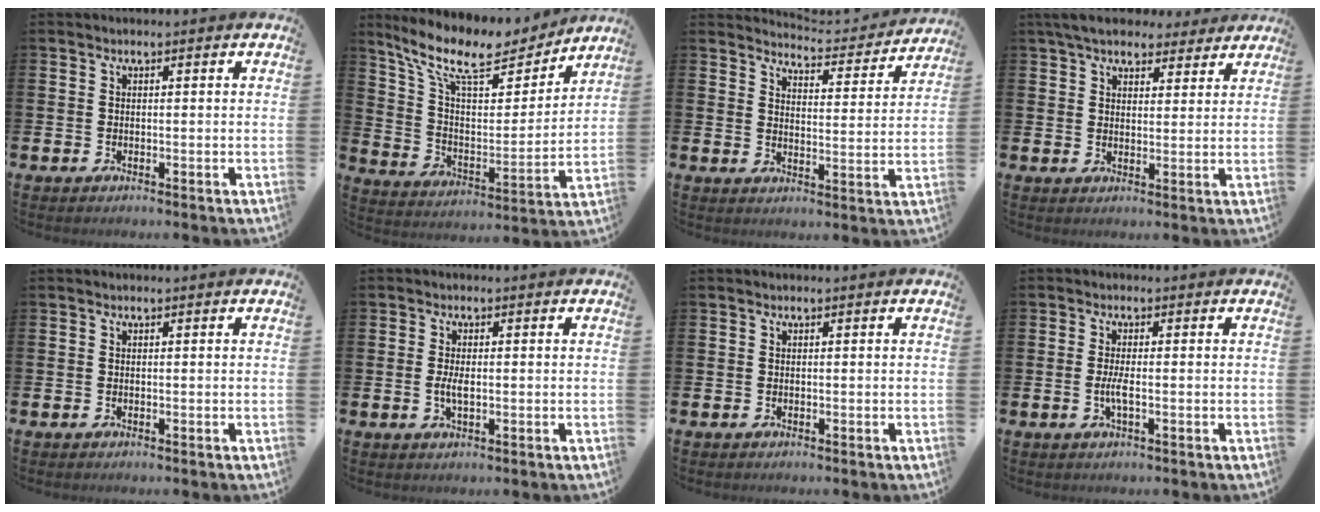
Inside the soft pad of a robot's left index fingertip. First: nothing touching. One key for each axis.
{"total": 12.4, "fx": 10.3, "fy": 3.7, "fz": 5.7, "tx": -0.150, "ty": -0.057, "tz": 0.180}
{"total": 4.8, "fx": 4.7, "fy": 0.5, "fz": 0.6, "tx": -0.017, "ty": -0.041, "tz": 0.076}
{"total": 6.5, "fx": 5.9, "fy": 2.3, "fz": 1.6, "tx": -0.039, "ty": -0.022, "tz": 0.107}
{"total": 0.0}
{"total": 2.3, "fx": -0.1, "fy": 1.0, "fz": 2.1, "tx": -0.038, "ty": 0.000, "tz": -0.004}
{"total": 0.0}
{"total": 2.1, "fx": -0.6, "fy": 0.3, "fz": 2.0, "tx": -0.042, "ty": 0.002, "tz": -0.010}